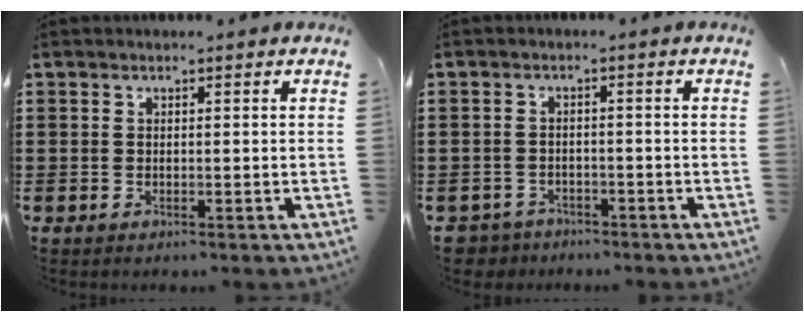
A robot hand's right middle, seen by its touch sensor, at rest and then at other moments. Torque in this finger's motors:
{"motor_torque": [-0.26, 0.17, 0.02, -0.03]}